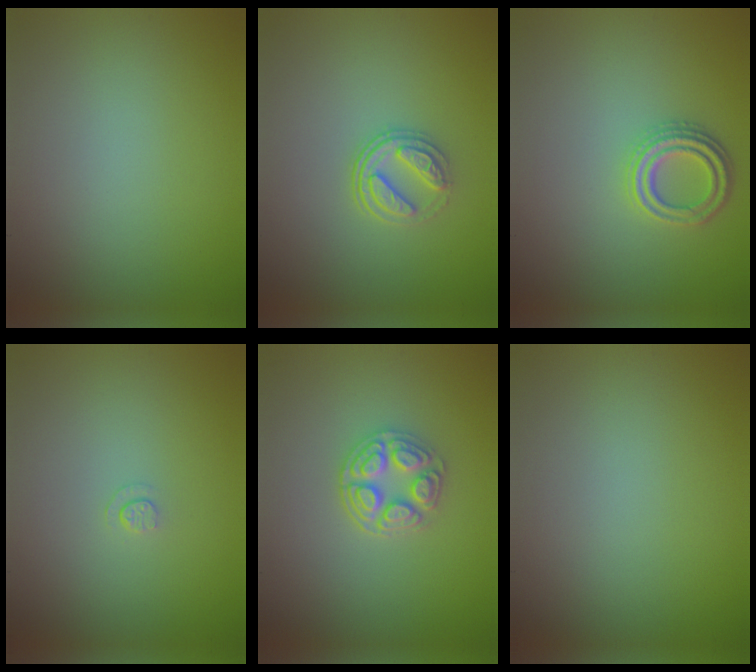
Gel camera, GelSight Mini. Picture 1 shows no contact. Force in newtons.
{"total": 2.5, "press": 1.9, "slide": 1.6}
{"total": 3.0, "press": 2.7, "slide": 1.1}
{"total": 0.6, "press": 0.3, "slide": 0.6}
{"total": 3.5, "press": 3.3, "slide": 1.3}
{"total": 0.0}